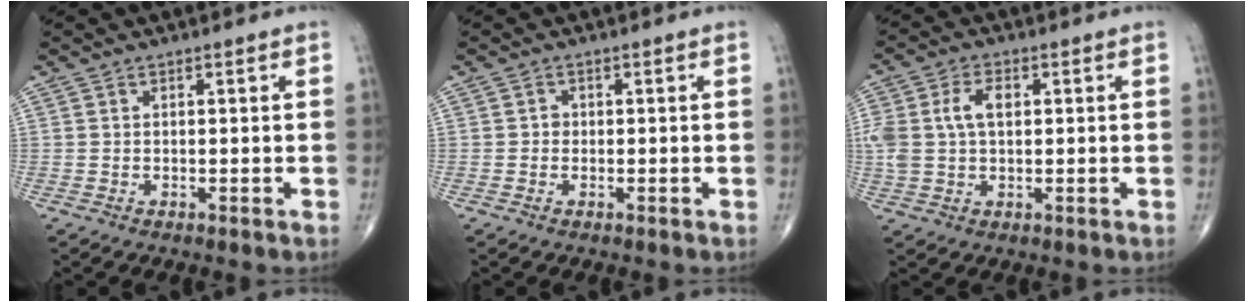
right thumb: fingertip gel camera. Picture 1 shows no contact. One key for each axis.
{"total": 0.9, "fx": -0.1, "fy": 0.8, "fz": 0.3, "tx": 0.006, "ty": 0.004, "tz": -0.004}
{"total": 7.8, "fx": 1.4, "fy": 4.8, "fz": 6.1, "tx": -0.136, "ty": 0.016, "tz": 0.030}